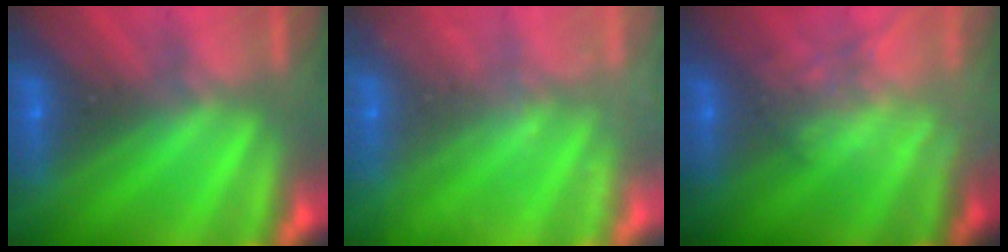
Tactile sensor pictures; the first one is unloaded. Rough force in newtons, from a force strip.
{"total": 2.4}
{"total": 11.7}